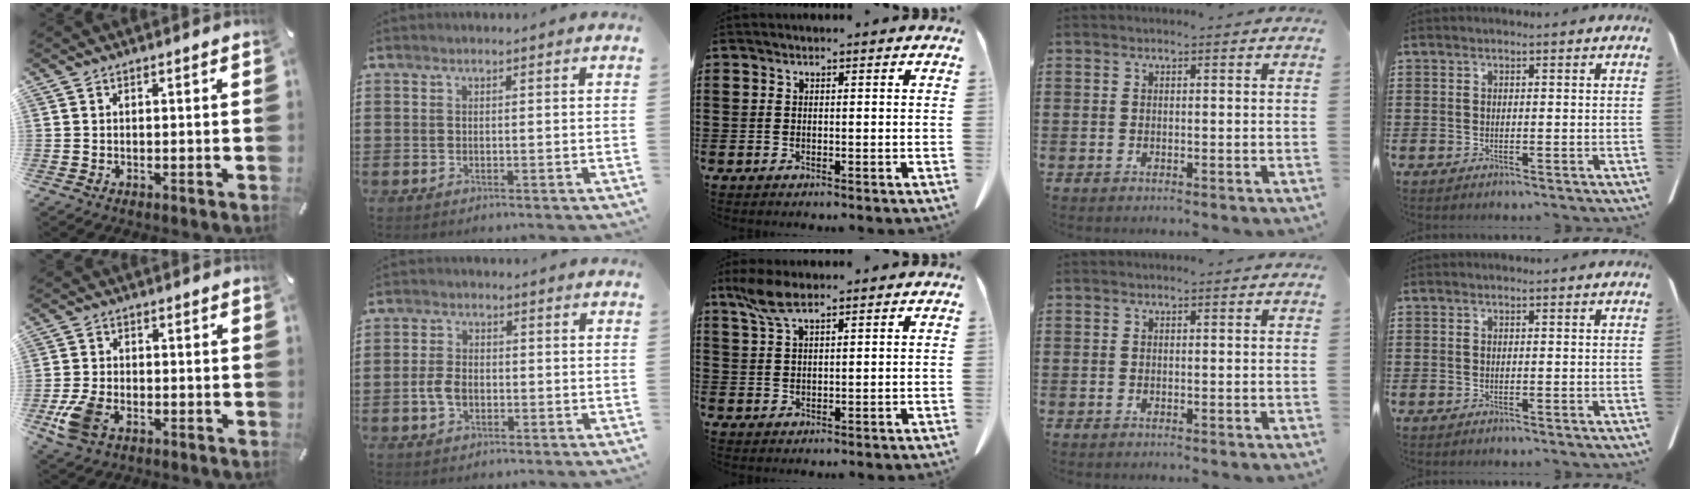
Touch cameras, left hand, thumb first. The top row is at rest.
{"thumb": {"total": 7.6, "force": [-3.3, 4.8, 4.9], "torque": [-0.121, 0.005, -0.062]}, "index": {"total": 3.9, "force": [-0.9, 2.5, 2.8], "torque": [-0.076, -0.003, -0.022]}, "middle": {"total": 5.3, "force": [3.3, 1.5, 3.8], "torque": [-0.090, 0.001, 0.059]}}